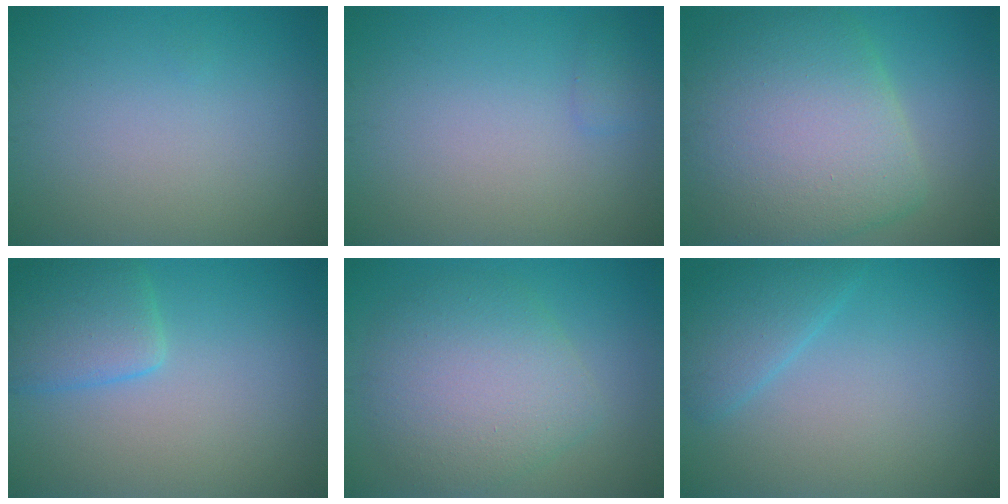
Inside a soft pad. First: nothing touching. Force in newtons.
{"total": 0.7, "press": 0.7, "slide": 0.0}
{"total": 10.6, "press": 10.5, "slide": 0.6}
{"total": 3.8, "press": 3.7, "slide": 0.3}
{"total": 5.9, "press": 5.9, "slide": 0.2}
{"total": 2.8, "press": 2.8, "slide": 0.1}